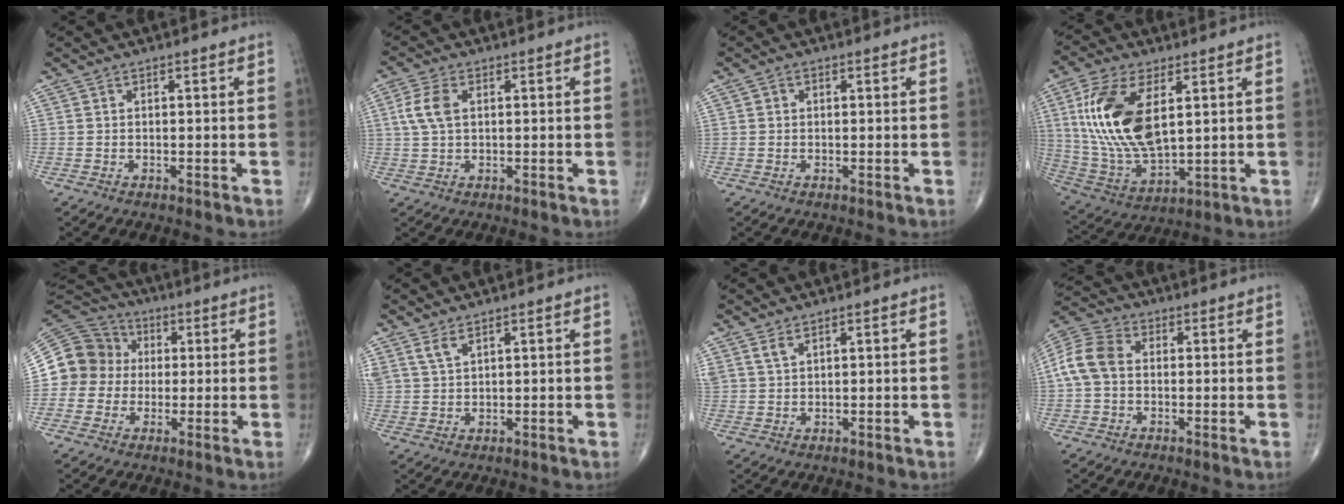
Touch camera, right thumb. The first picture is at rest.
{"total": 5.2, "force": [1.3, 3.1, 4.0], "torque": [-0.096, 0.010, 0.023]}
{"total": 1.0, "force": [0.3, 1.0, 0.2], "torque": [0.003, 0.004, 0.003]}
{"total": 19.0, "force": [4.7, 9.5, 15.8], "torque": [-0.317, -0.021, 0.098]}
{"total": 12.5, "force": [0.2, 12.0, 3.4], "torque": [-0.047, 0.041, 0.002]}
{"total": 3.1, "force": [2.2, 1.1, 1.8], "torque": [-0.039, -0.007, 0.052]}
{"total": 2.1, "force": [1.5, 0.8, 1.2], "torque": [-0.024, -0.003, 0.038]}
{"total": 8.4, "force": [0.2, 6.3, 5.5], "torque": [-0.113, 0.026, -0.006]}